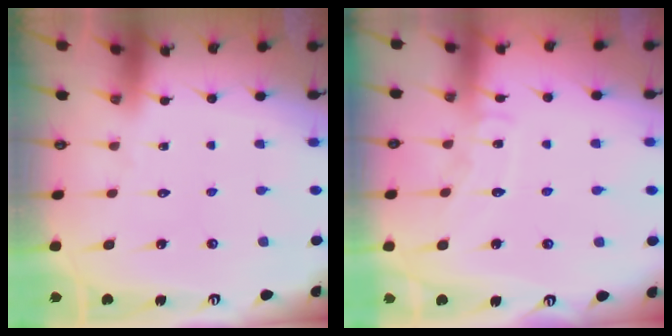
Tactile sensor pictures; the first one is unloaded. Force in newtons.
{"total": 7.4, "press": 7.3, "slide": 0.6}